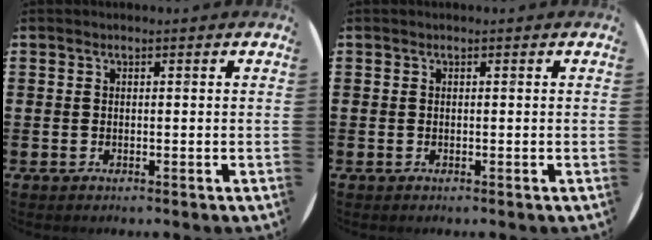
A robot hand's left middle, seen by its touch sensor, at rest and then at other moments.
{"total": 0.0}